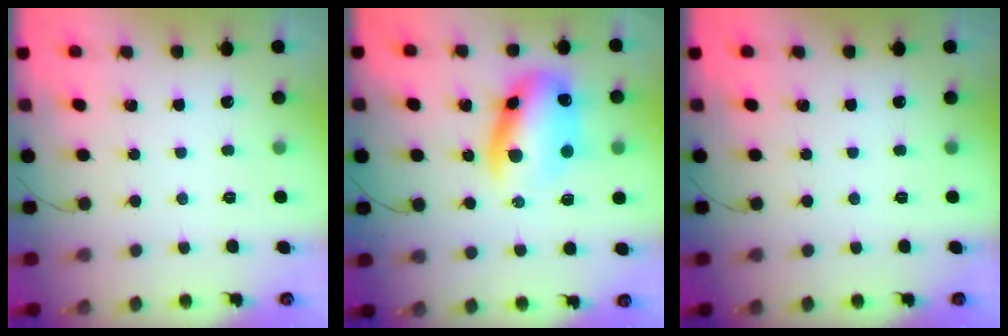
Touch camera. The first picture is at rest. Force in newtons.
{"total": 13.5, "press": 13.1, "slide": 3.3}
{"total": 0.0}